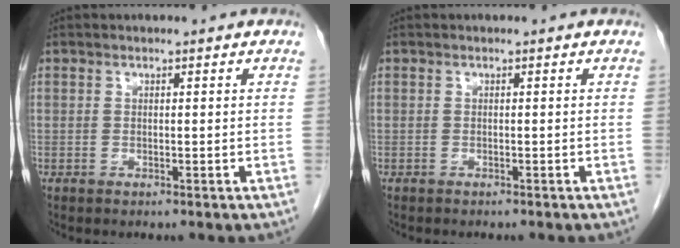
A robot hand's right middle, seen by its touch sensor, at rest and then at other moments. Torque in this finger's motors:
{"motor_torque": [0.51, -0.33, 0.04, 0.04]}